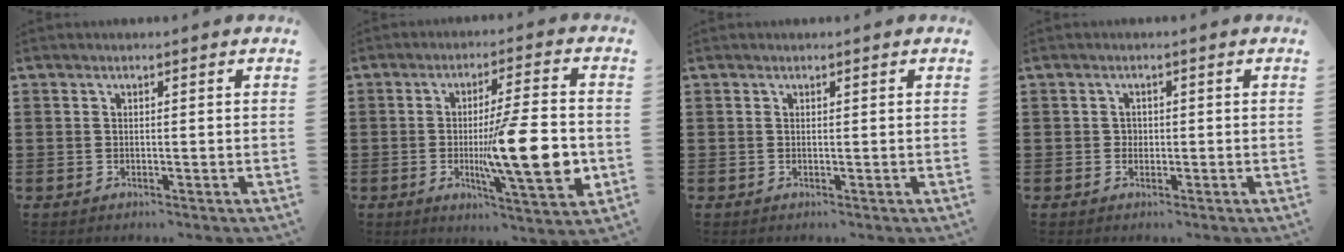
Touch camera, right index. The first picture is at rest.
{"total": 15.2, "force": [-2.5, 2.9, 14.7], "torque": [-0.234, -0.020, -0.043]}
{"total": 0.0}
{"total": 1.0, "force": [0.0, 0.9, 0.4], "torque": [-0.010, 0.002, -0.001]}